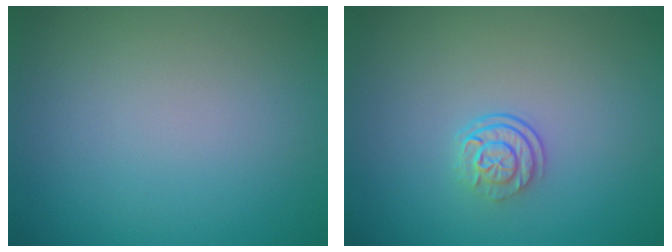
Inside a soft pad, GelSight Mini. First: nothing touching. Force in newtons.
{"total": 2.5, "press": 1.8, "slide": 1.8}